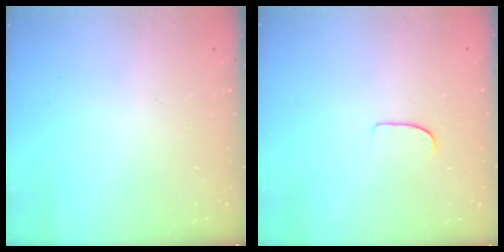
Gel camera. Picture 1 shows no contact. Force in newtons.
{"total": 5.2, "press": 5.2, "slide": 0.4}